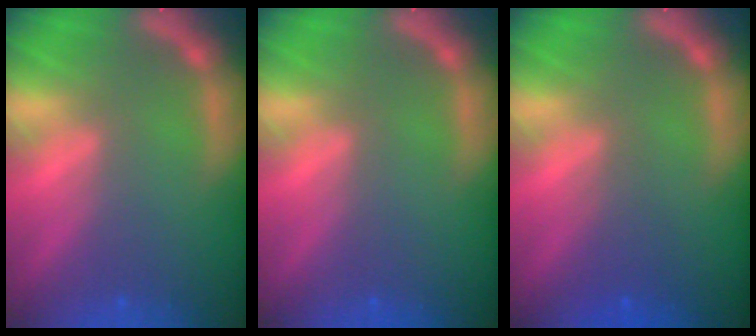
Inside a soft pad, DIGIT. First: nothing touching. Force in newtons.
{"total": 0.0}
{"total": 2.0}